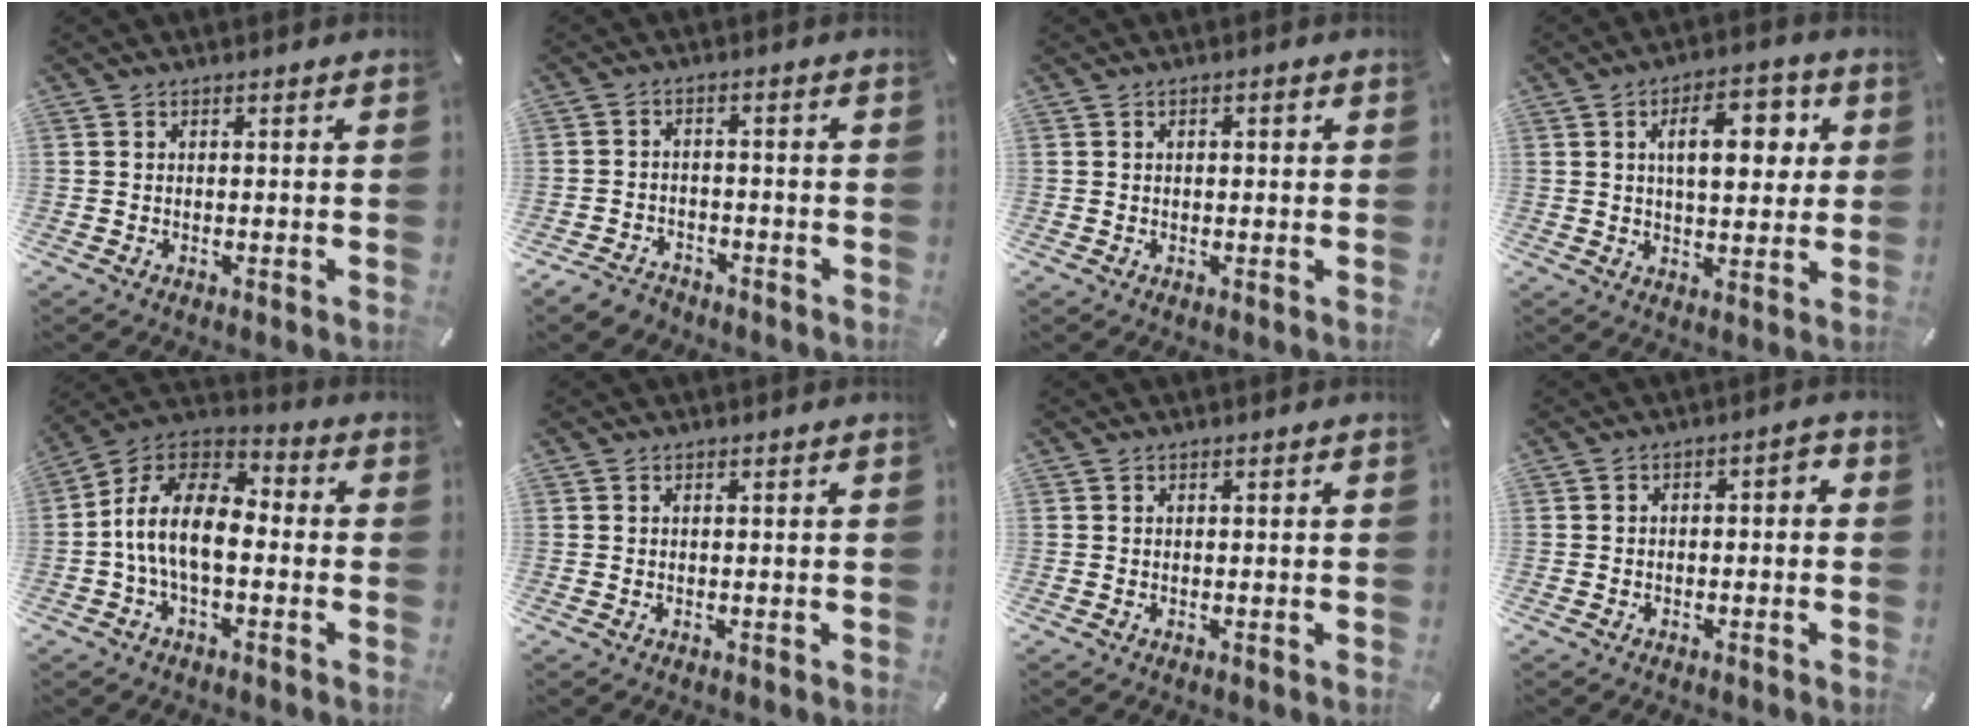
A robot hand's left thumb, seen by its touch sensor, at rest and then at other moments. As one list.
[{"total": 4.0, "force": [-3.2, 2.2, 0.9], "torque": [-0.019, 0.019, -0.063]}, {"total": 1.5, "force": [0.2, 0.9, 1.2], "torque": [-0.016, 0.003, -0.001]}, {"total": 12.3, "force": [3.6, 6.3, 9.9], "torque": [-0.133, -0.007, 0.052]}, {"total": 12.6, "force": [-3.4, 6.9, 9.9], "torque": [-0.213, 0.007, -0.069]}, {"total": 0.0}, {"total": 0.0}, {"total": 2.8, "force": [-1.9, 1.3, 1.6], "torque": [-0.026, 0.016, -0.039]}]